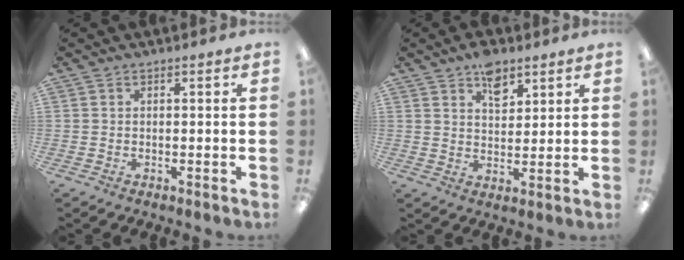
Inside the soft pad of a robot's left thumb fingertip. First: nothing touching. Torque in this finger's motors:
{"motor_torque": [1.06, 0.50, 0.67, -0.31, 0.02]}